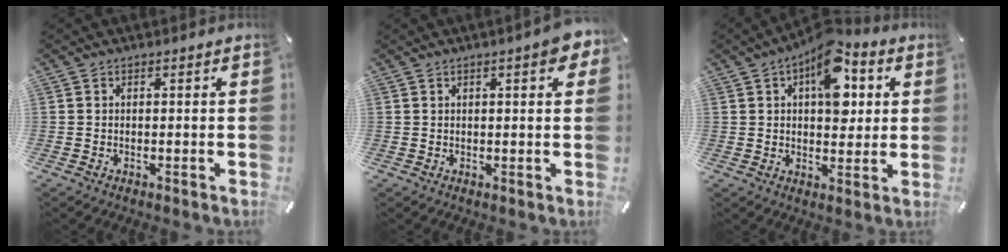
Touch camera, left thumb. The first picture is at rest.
{"total": 4.3, "force": [1.3, 1.7, 3.8], "torque": [-0.058, 0.003, 0.018]}
{"total": 13.6, "force": [5.1, 7.7, 10.0], "torque": [-0.122, -0.019, 0.083]}